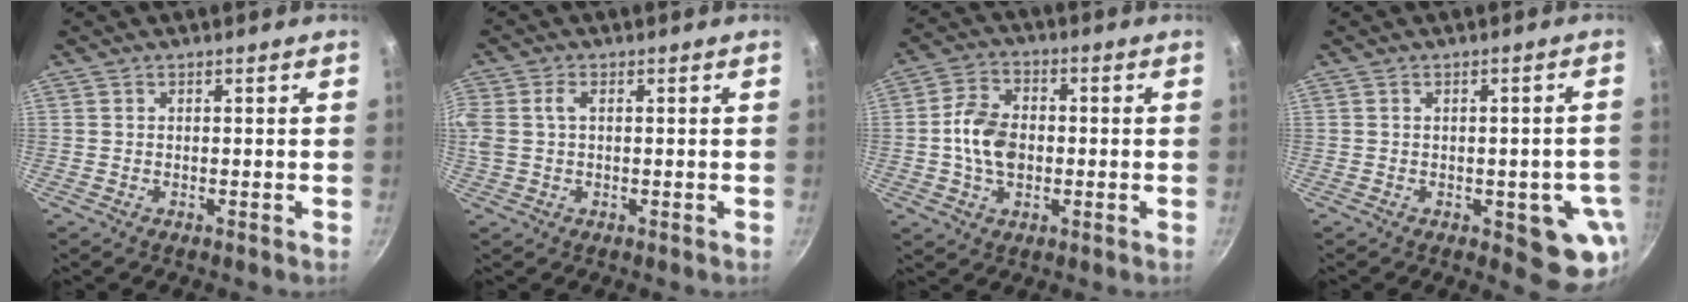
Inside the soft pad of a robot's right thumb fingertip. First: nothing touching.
{"total": 6.3, "force": [1.2, 4.1, 4.7], "torque": [-0.099, 0.012, 0.019]}
{"total": 9.4, "force": [-0.7, 6.6, 6.7], "torque": [-0.109, 0.018, -0.019]}
{"total": 9.4, "force": [-2.5, 4.4, 8.0], "torque": [-0.046, 0.006, -0.025]}